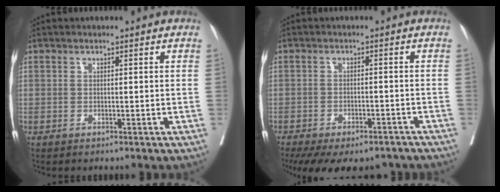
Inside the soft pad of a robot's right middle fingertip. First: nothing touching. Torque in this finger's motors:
{"motor_torque": [1.12, -1.02, 0.19, 0.05]}